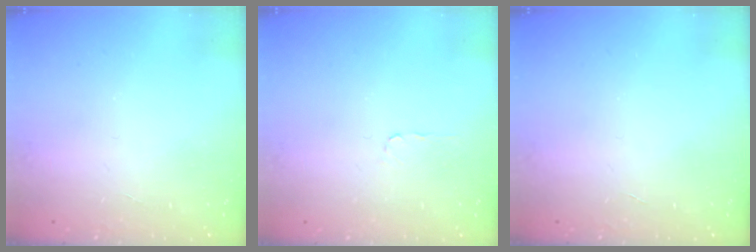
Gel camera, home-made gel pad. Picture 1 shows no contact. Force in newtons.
{"total": 2.8, "press": 2.8, "slide": 0.4}
{"total": 0.0}